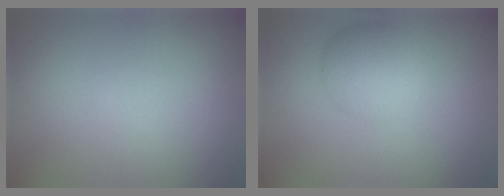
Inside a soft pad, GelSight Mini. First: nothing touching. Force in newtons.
{"total": 4.0, "press": 4.0, "slide": 0.1}